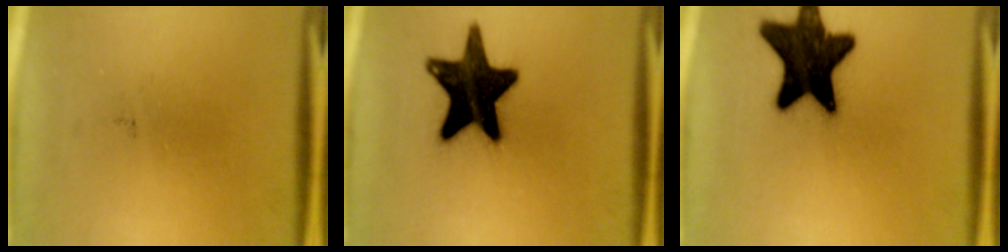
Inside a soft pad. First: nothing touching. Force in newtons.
{"total": 18.1}
{"total": 17.2}